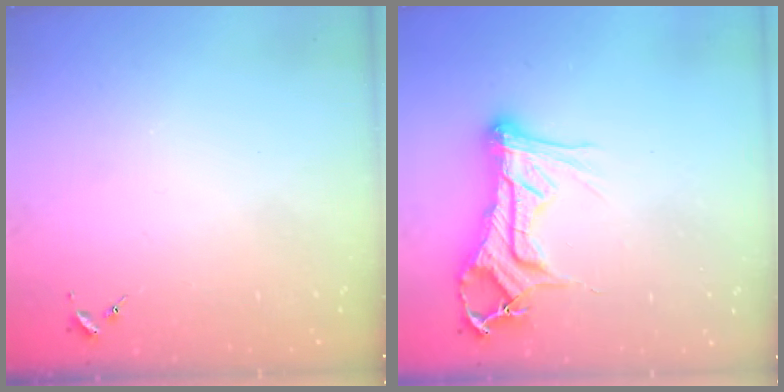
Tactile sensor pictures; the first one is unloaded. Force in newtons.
{"total": 15.6, "press": 15.6, "slide": 1.1}